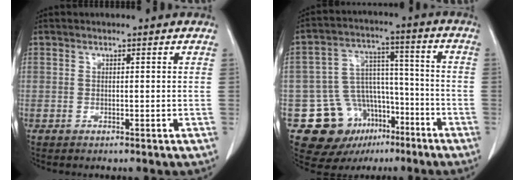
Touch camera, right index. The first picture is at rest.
{"total": 13.9, "force": [-7.2, 10.8, 5.1], "torque": [-0.084, 0.060, -0.097]}